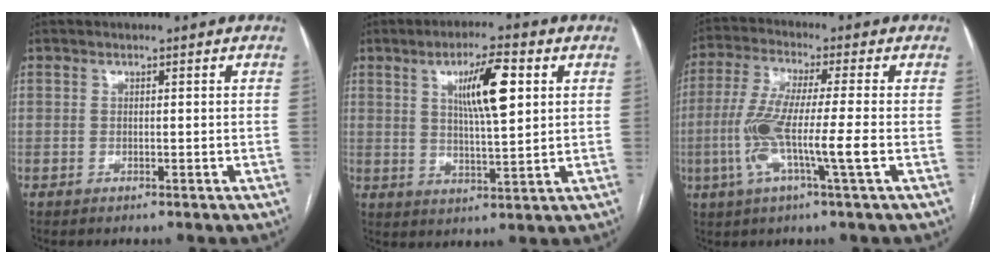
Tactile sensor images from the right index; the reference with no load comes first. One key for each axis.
{"total": 9.3, "fx": 3.2, "fy": 1.5, "fz": 8.6, "tx": -0.147, "ty": 0.005, "tz": 0.055}
{"total": 10.9, "fx": -2.5, "fy": -0.1, "fz": 10.6, "tx": -0.214, "ty": -0.008, "tz": -0.056}